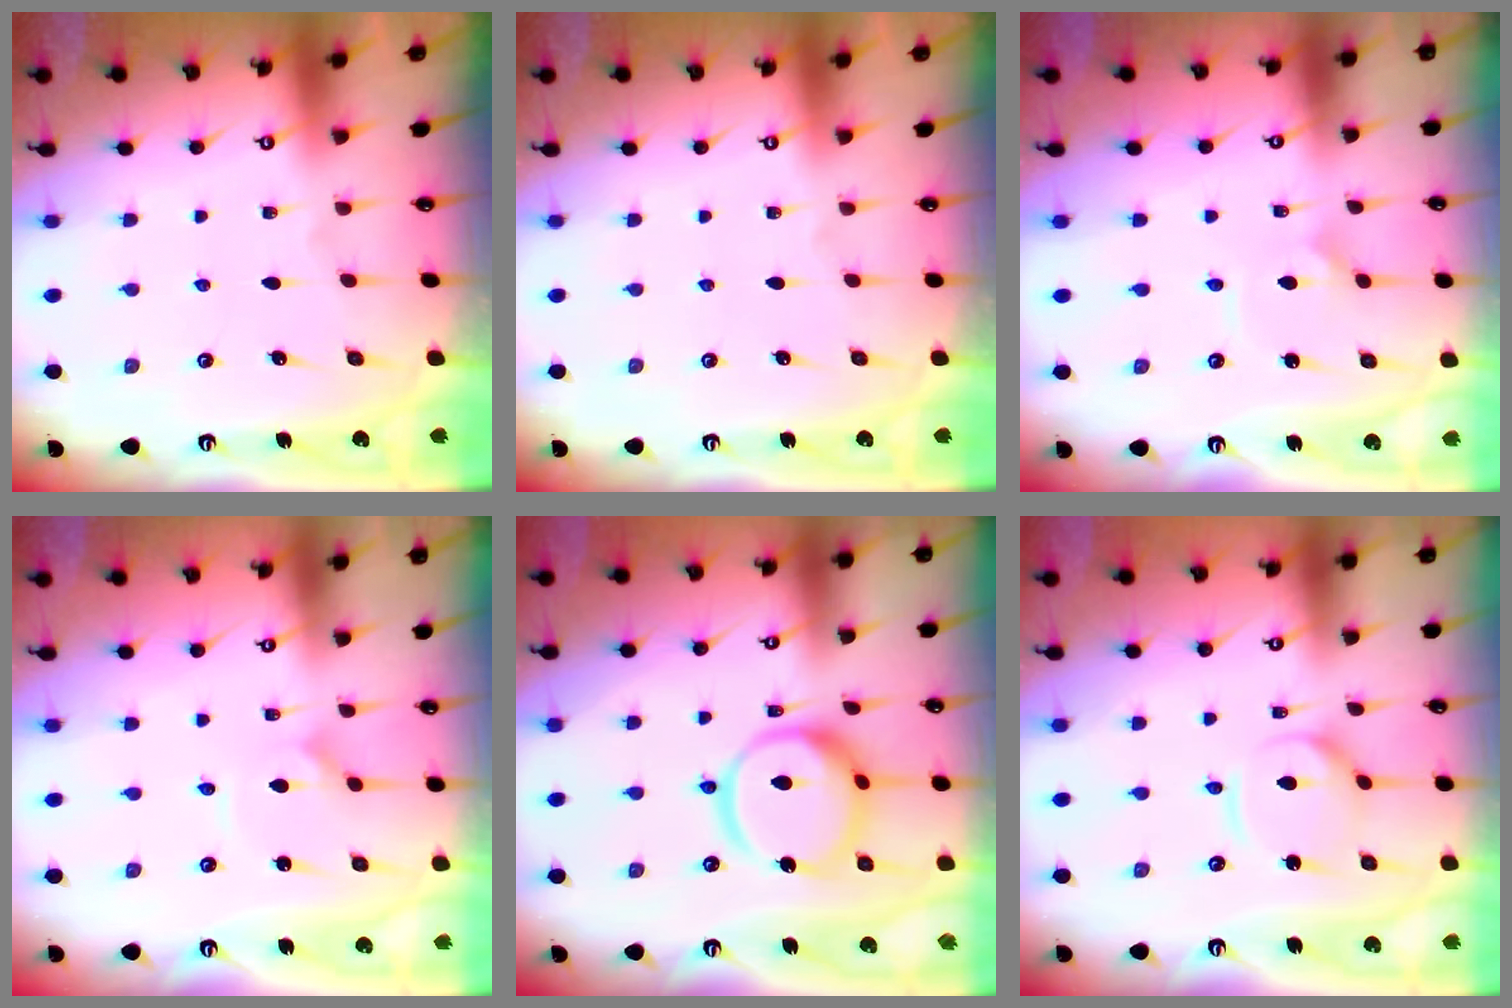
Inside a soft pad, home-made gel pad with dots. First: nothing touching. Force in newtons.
{"total": 0.0}
{"total": 1.8, "press": 1.8, "slide": 0.1}
{"total": 1.9, "press": 1.9, "slide": 0.2}
{"total": 13.6, "press": 13.6, "slide": 0.9}
{"total": 6.9, "press": 6.8, "slide": 0.5}